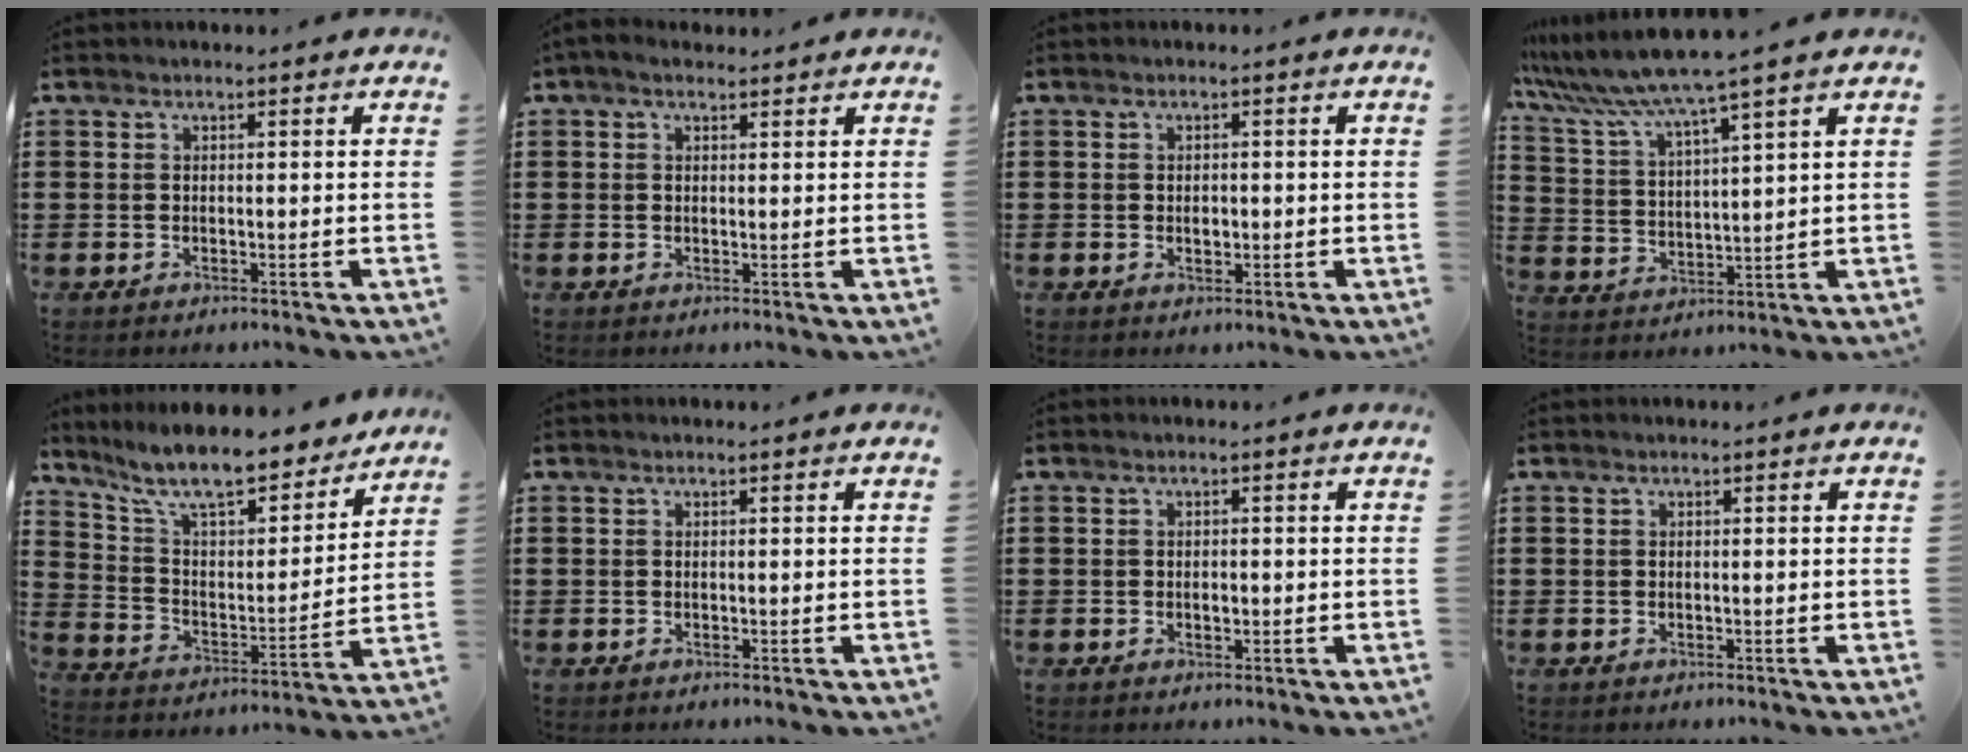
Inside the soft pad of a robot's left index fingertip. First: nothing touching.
{"total": 1.5, "force": [1.0, 0.6, 0.9], "torque": [-0.019, 0.005, 0.020]}
{"total": 0.9, "force": [0.1, 0.7, 0.5], "torque": [-0.012, 0.008, 0.001]}
{"total": 7.6, "force": [6.3, -0.9, 4.0], "torque": [-0.102, -0.040, 0.106]}
{"total": 10.8, "force": [9.3, 1.4, 5.2], "torque": [-0.137, -0.053, 0.161]}
{"total": 0.0}
{"total": 0.6, "force": [0.1, 0.5, 0.4], "torque": [-0.009, 0.006, 0.000]}
{"total": 0.0}